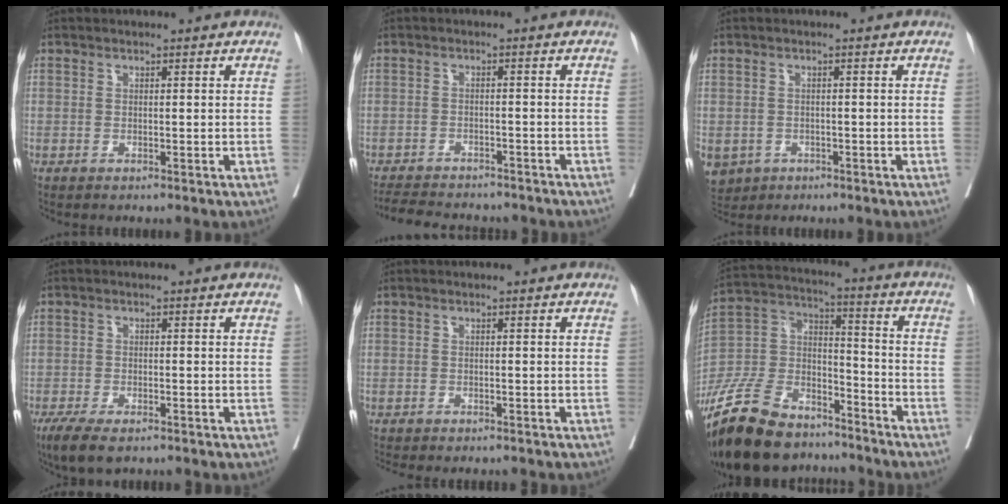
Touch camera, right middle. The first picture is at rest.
{"total": 11.7, "force": [-10.5, 3.0, 4.2], "torque": [-0.080, -0.006, -0.139]}
{"total": 6.8, "force": [-3.2, 5.6, 2.1], "torque": [-0.057, -0.003, -0.045]}
{"total": 6.2, "force": [-4.5, 1.9, 3.8], "torque": [-0.068, -0.013, -0.073]}
{"total": 6.9, "force": [-6.2, 1.3, 2.6], "torque": [-0.030, -0.008, -0.081]}
{"total": 24.6, "force": [-19.2, 10.3, 11.5], "torque": [-0.304, -0.011, -0.341]}